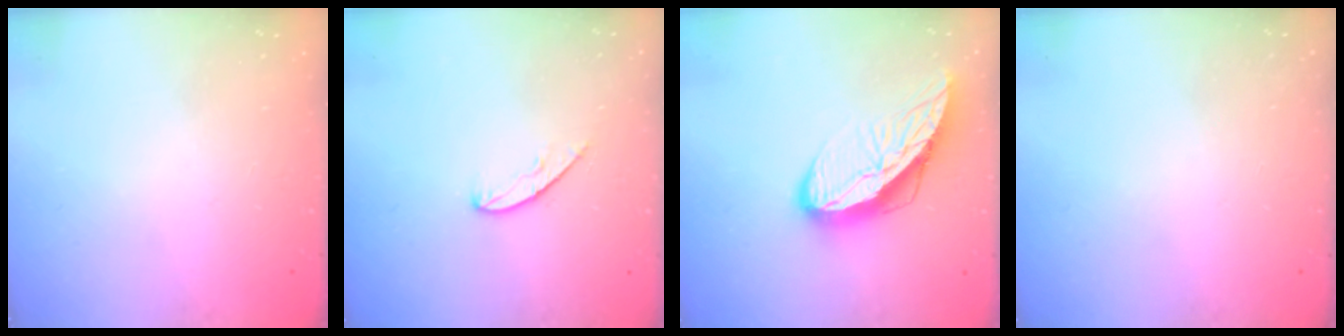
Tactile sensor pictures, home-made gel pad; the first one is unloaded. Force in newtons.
{"total": 5.4, "press": 5.4, "slide": 0.5}
{"total": 12.0, "press": 12.0, "slide": 1.2}
{"total": 0.0}